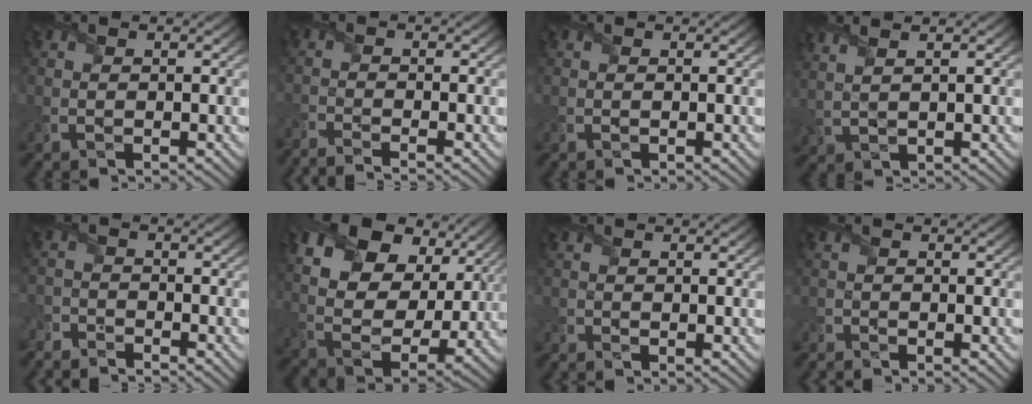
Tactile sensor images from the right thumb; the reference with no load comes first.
{"total": 3.0, "force": [-2.7, -0.4, 1.1], "torque": [-0.025, -0.005, -0.065]}
{"total": 0.0}
{"total": 3.4, "force": [2.5, 0.5, 2.4], "torque": [-0.050, 0.014, 0.039]}
{"total": 3.4, "force": [-3.4, 0.0, -0.1], "torque": [0.002, -0.004, -0.079]}
{"total": 19.8, "force": [9.6, 12.6, 11.9], "torque": [-0.260, 0.039, 0.183]}
{"total": 1.0, "force": [-1.0, 0.2, 0.1], "torque": [-0.007, -0.007, -0.022]}
{"total": 1.7, "force": [-1.7, -0.2, 0.0], "torque": [-0.004, -0.007, -0.040]}